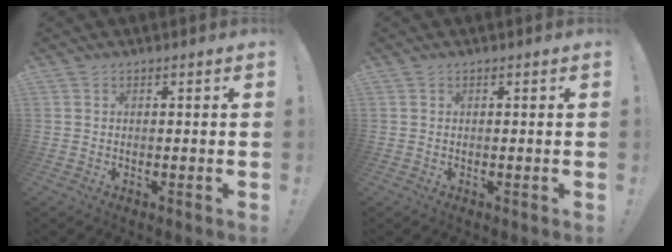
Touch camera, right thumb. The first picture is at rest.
{"total": 0.0}